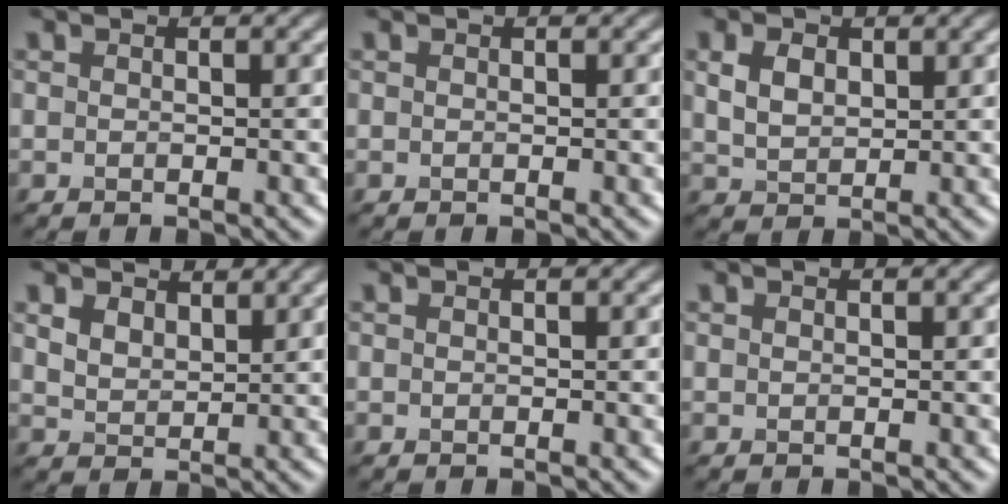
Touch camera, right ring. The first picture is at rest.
{"total": 0.0}
{"total": 2.8, "force": [1.1, 1.9, 1.8], "torque": [-0.042, 0.001, 0.024]}
{"total": 3.5, "force": [2.5, 1.9, 1.5], "torque": [-0.043, -0.004, 0.049]}
{"total": 0.0}
{"total": 0.0}